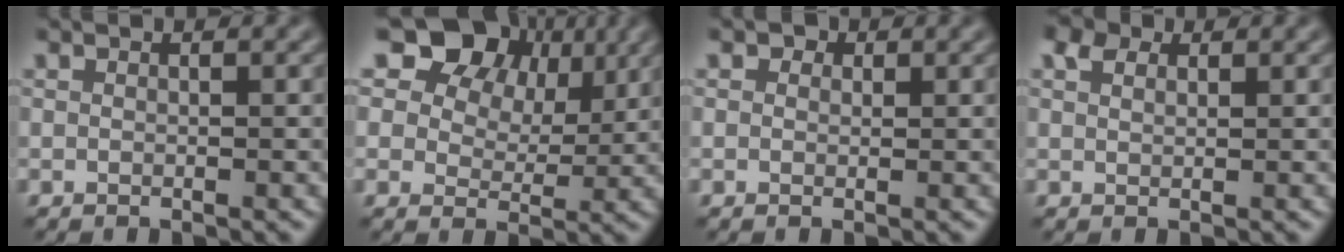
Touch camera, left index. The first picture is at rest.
{"total": 10.3, "force": [6.0, 6.9, 4.8], "torque": [-0.099, 0.009, 0.104]}
{"total": 1.3, "force": [0.7, 0.9, 0.5], "torque": [-0.007, -0.001, 0.001]}
{"total": 2.2, "force": [1.5, 1.2, 1.1], "torque": [-0.025, 0.006, 0.023]}